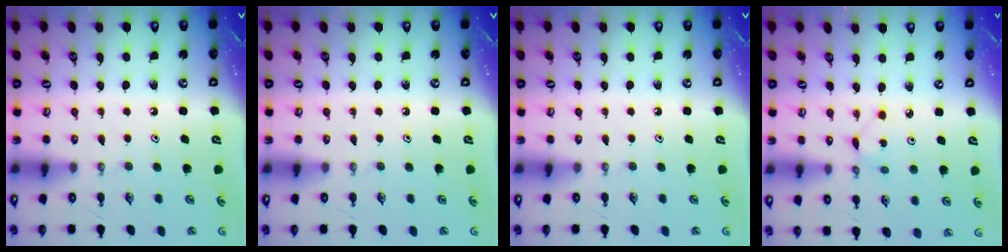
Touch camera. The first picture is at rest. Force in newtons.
{"total": 0.0}
{"total": 0.0}
{"total": 1.1, "press": 1.1, "slide": 0.1}